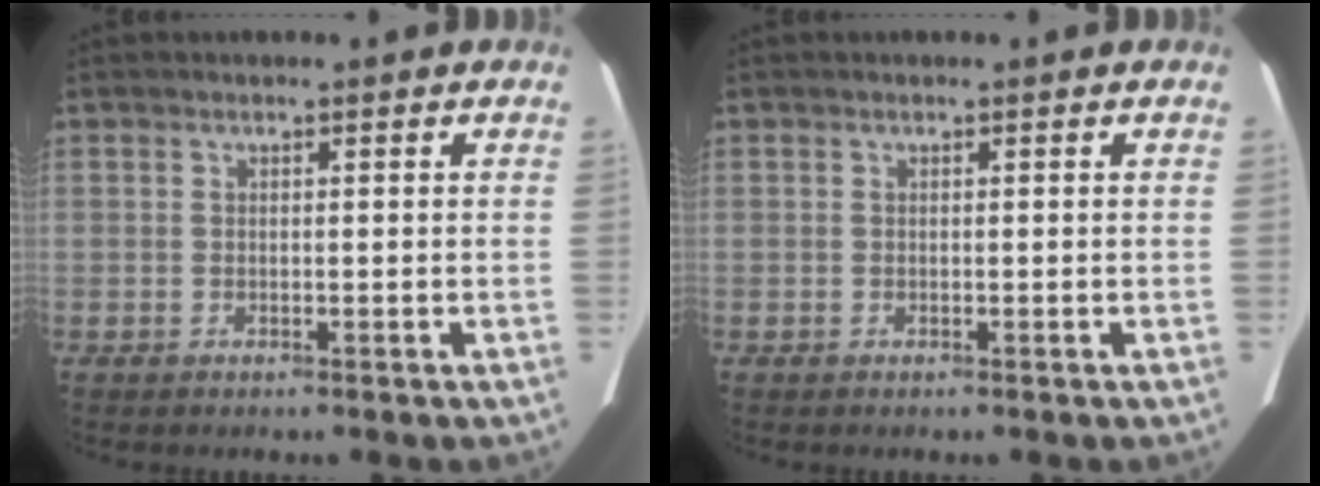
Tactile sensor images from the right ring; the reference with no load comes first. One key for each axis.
{"total": 0.0}